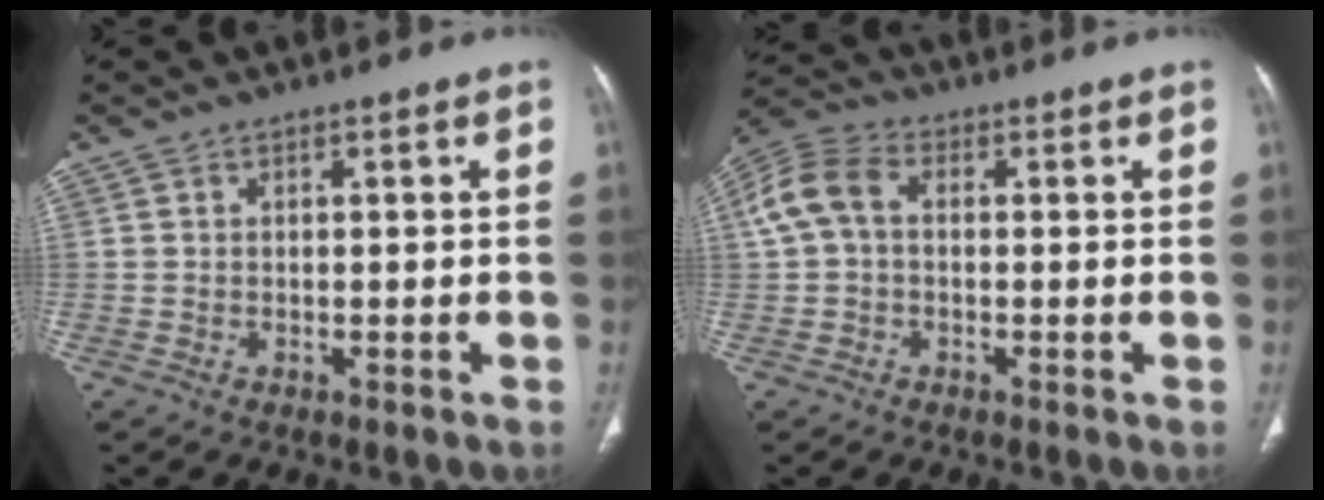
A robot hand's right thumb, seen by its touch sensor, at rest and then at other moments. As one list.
[{"total": 7.7, "force": [0.6, 5.3, 5.5], "torque": [-0.119, 0.027, 0.003]}]